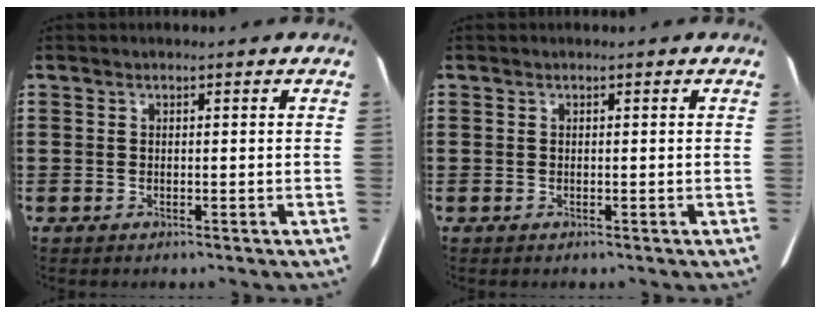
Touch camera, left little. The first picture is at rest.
{"total": 0.0}